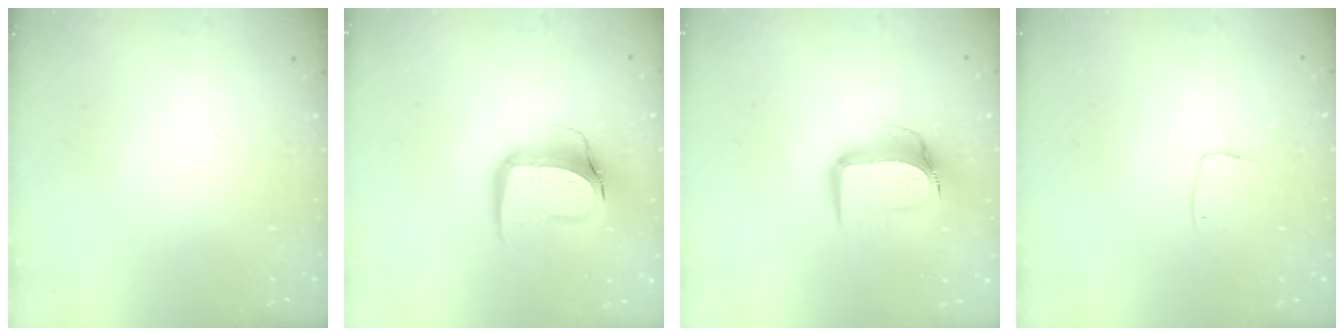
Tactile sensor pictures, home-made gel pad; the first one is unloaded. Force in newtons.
{"total": 13.5, "press": 13.4, "slide": 1.4}
{"total": 12.2, "press": 12.1, "slide": 1.2}
{"total": 5.2, "press": 5.2, "slide": 0.3}